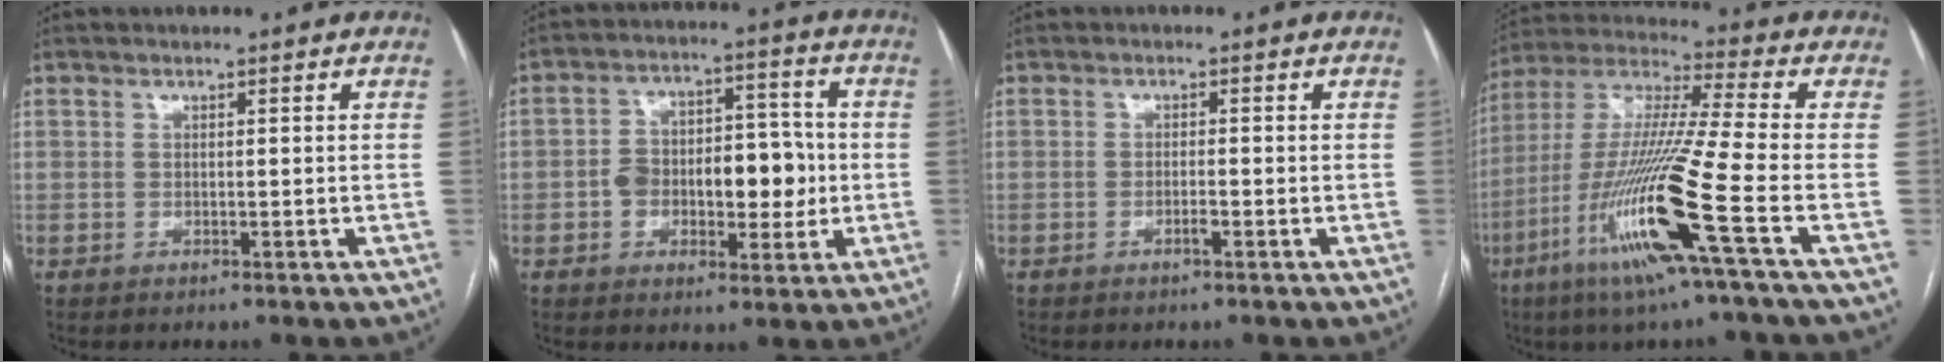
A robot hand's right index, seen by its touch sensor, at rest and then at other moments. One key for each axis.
{"total": 12.0, "fx": -1.6, "fy": 6.5, "fz": 9.9, "tx": -0.147, "ty": 0.036, "tz": -0.018}
{"total": 1.3, "fx": -0.7, "fy": 0.1, "fz": 1.1, "tx": -0.023, "ty": 0.000, "tz": -0.013}
{"total": 18.6, "fx": -7.5, "fy": -1.1, "fz": 17.0, "tx": -0.359, "ty": -0.028, "tz": -0.151}